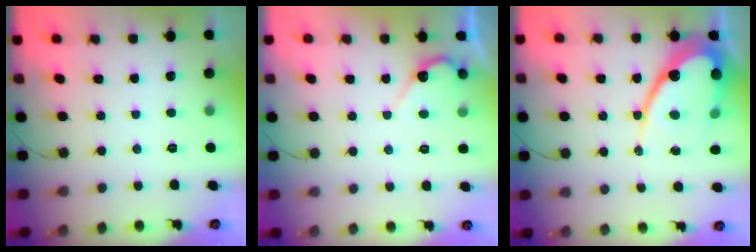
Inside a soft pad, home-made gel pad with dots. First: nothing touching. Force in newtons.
{"total": 5.9, "press": 5.9, "slide": 0.4}
{"total": 17.3, "press": 17.3, "slide": 1.7}